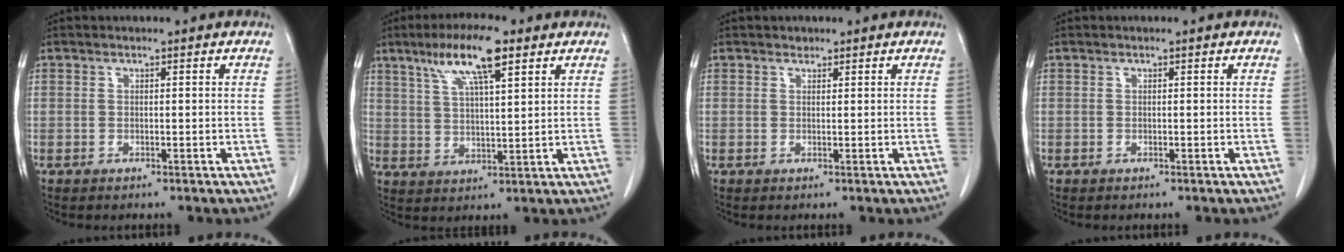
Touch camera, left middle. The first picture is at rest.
{"total": 9.9, "force": [5.9, 1.6, 7.8], "torque": [-0.147, 0.012, 0.103]}
{"total": 0.8, "force": [0.7, 0.4, 0.0], "torque": [0.000, -0.004, 0.008]}
{"total": 0.0}